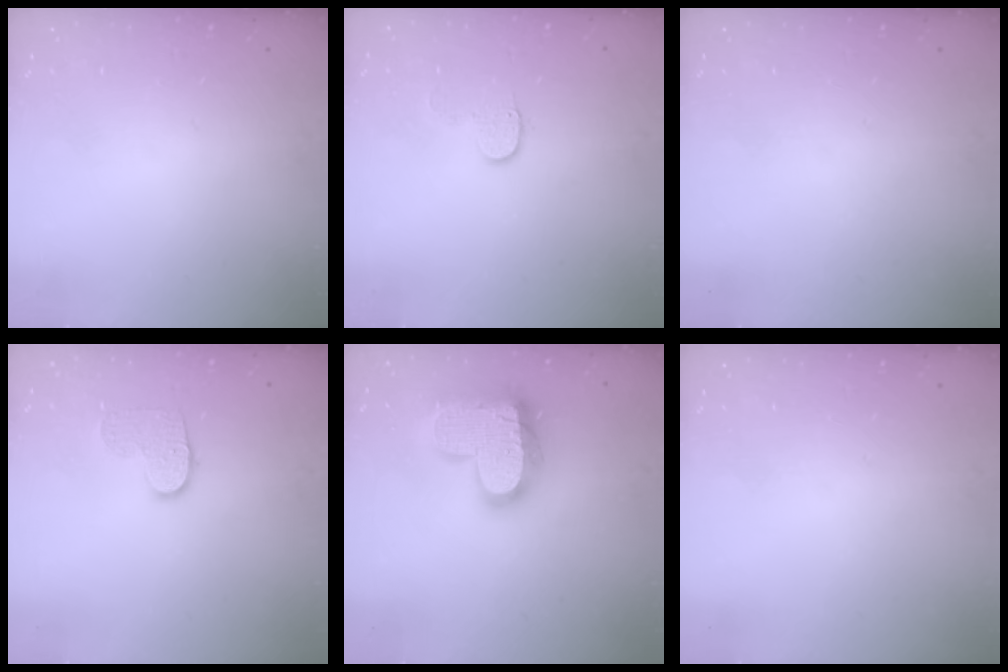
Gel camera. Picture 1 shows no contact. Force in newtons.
{"total": 6.0, "press": 6.0, "slide": 0.6}
{"total": 0.0}
{"total": 8.0, "press": 8.0, "slide": 0.4}
{"total": 18.7, "press": 18.7, "slide": 1.2}
{"total": 0.0}